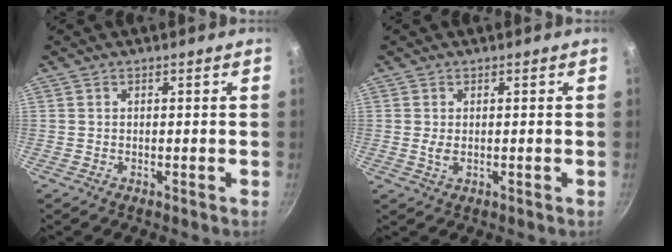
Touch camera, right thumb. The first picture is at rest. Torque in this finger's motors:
{"motor_torque": [0.80, 0.67, 0.45, -0.36, 0.00]}